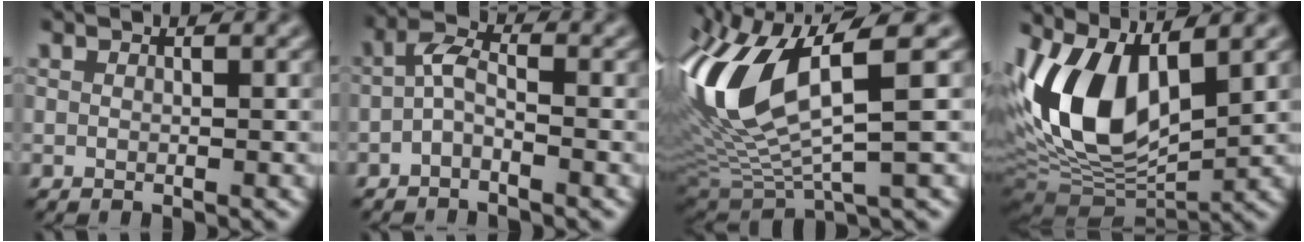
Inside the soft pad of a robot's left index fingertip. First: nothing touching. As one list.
[{"total": 2.1, "force": [-1.1, 0.9, 1.5], "torque": [-0.034, 0.010, -0.024]}, {"total": 11.6, "force": [2.0, 4.1, 10.6], "torque": [-0.238, -0.002, 0.046]}, {"total": 11.9, "force": [1.9, 5.8, 10.2], "torque": [-0.203, 0.001, 0.033]}]